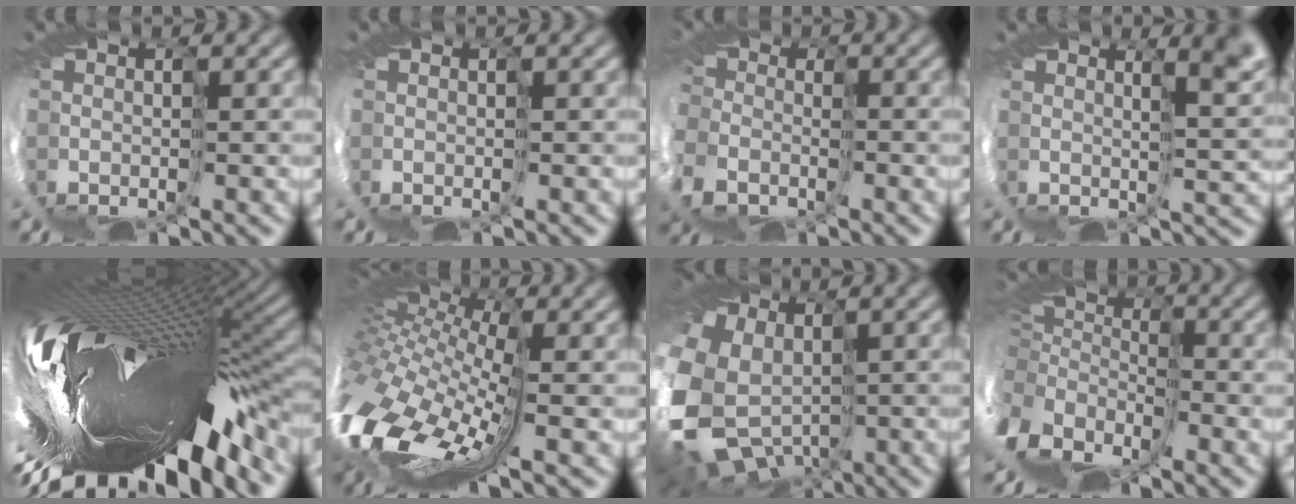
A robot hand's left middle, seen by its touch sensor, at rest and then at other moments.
{"total": 0.0}
{"total": 8.0, "force": [-4.8, 5.7, 2.9], "torque": [-0.095, -0.034, -0.072]}
{"total": 6.2, "force": [2.8, 1.9, 5.1], "torque": [-0.059, 0.006, 0.036]}
{"total": 14.9, "force": [-3.0, 4.7, 13.8], "torque": [-0.237, -0.026, -0.054]}
{"total": 15.2, "force": [-1.8, 7.4, 13.1], "torque": [-0.257, -0.030, -0.020]}
{"total": 13.1, "force": [-3.1, 10.3, 7.4], "torque": [-0.221, -0.036, -0.016]}
{"total": 9.3, "force": [-3.5, 6.9, 5.2], "torque": [-0.177, -0.019, -0.058]}